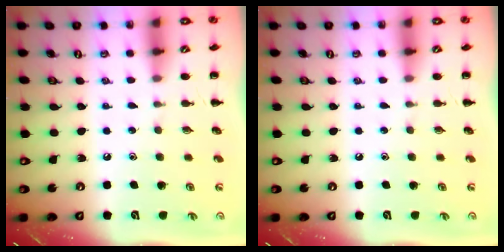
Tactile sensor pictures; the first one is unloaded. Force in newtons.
{"total": 0.0}